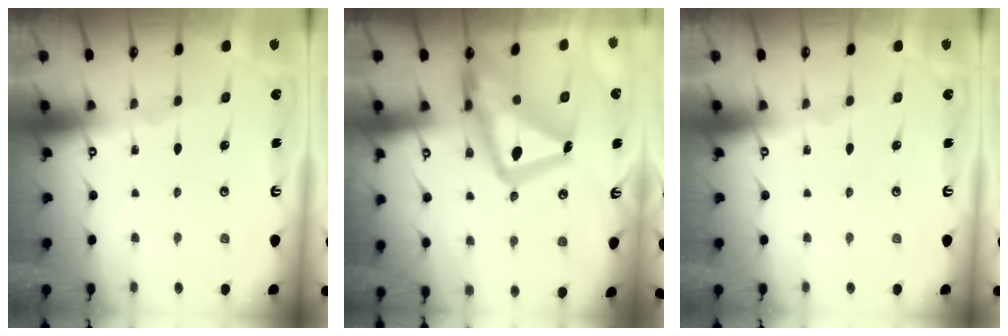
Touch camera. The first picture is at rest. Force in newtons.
{"total": 22.5, "press": 22.4, "slide": 2.0}
{"total": 0.0}